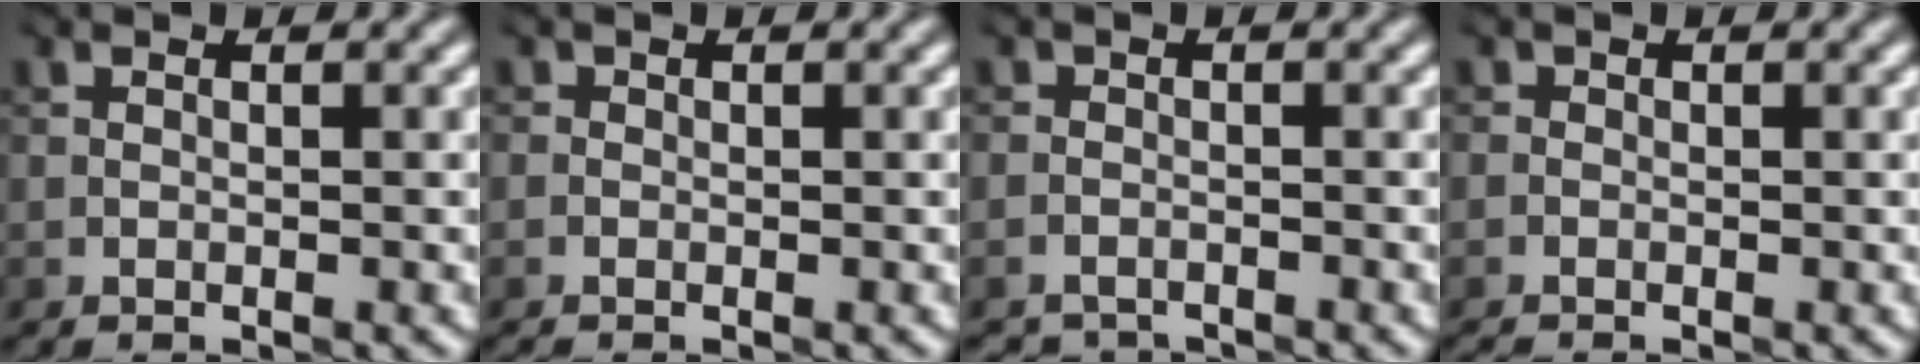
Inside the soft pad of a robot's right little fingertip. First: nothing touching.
{"total": 0.5, "force": [-0.5, 0.0, -0.2], "torque": [0.008, -0.003, -0.012]}
{"total": 2.2, "force": [-2.0, 0.5, -0.4], "torque": [0.016, -0.006, -0.042]}
{"total": 0.8, "force": [-0.8, 0.0, -0.2], "torque": [0.004, -0.006, -0.021]}